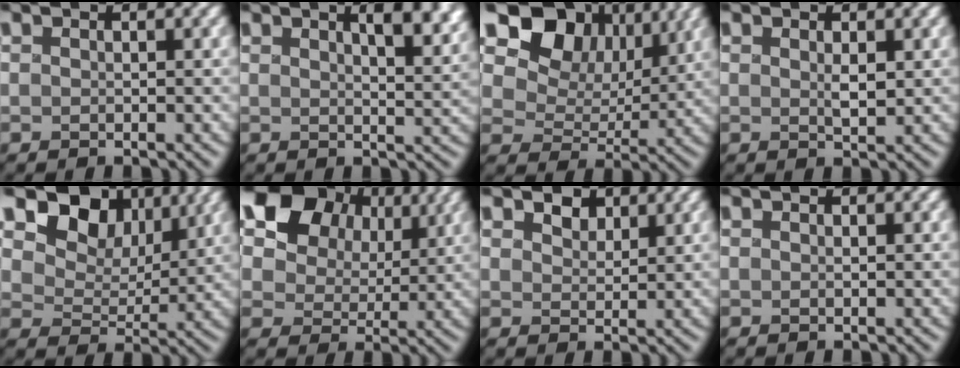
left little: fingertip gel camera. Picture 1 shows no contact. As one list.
[{"total": 4.5, "force": [2.5, 1.7, 3.4], "torque": [-0.050, -0.001, 0.034]}, {"total": 10.6, "force": [4.5, 7.4, 6.0], "torque": [-0.115, 0.006, 0.070]}, {"total": 1.0, "force": [0.1, 0.4, 1.0], "torque": [-0.021, -0.005, 0.003]}, {"total": 8.3, "force": [4.1, 5.5, 4.7], "torque": [-0.087, -0.003, 0.060]}, {"total": 14.2, "force": [6.1, 10.6, 7.3], "torque": [-0.160, 0.043, 0.108]}, {"total": 2.6, "force": [1.4, 1.8, 1.3], "torque": [-0.044, -0.006, 0.017]}, {"total": 0.0}]